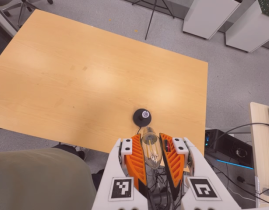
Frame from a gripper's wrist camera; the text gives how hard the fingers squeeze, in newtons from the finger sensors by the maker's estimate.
{"total": 20.4, "left": 23.0, "right": 17.8}